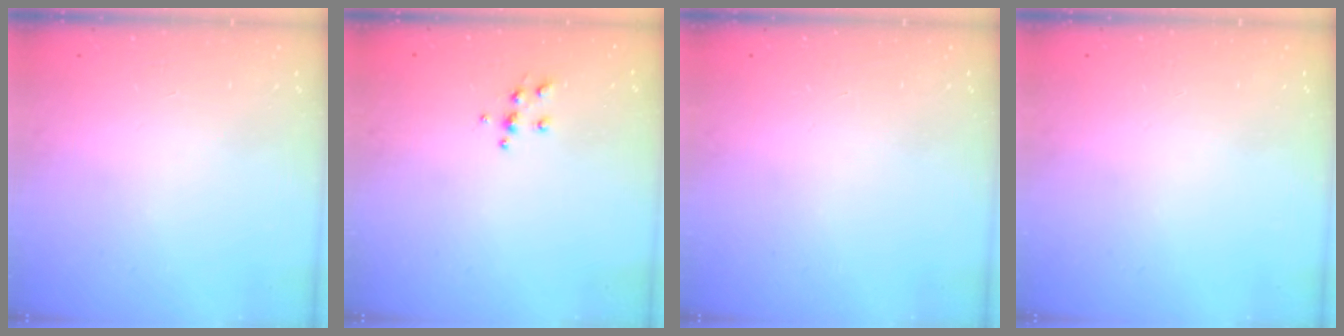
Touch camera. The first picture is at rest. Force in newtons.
{"total": 5.5, "press": 5.4, "slide": 0.6}
{"total": 0.0}
{"total": 0.0}